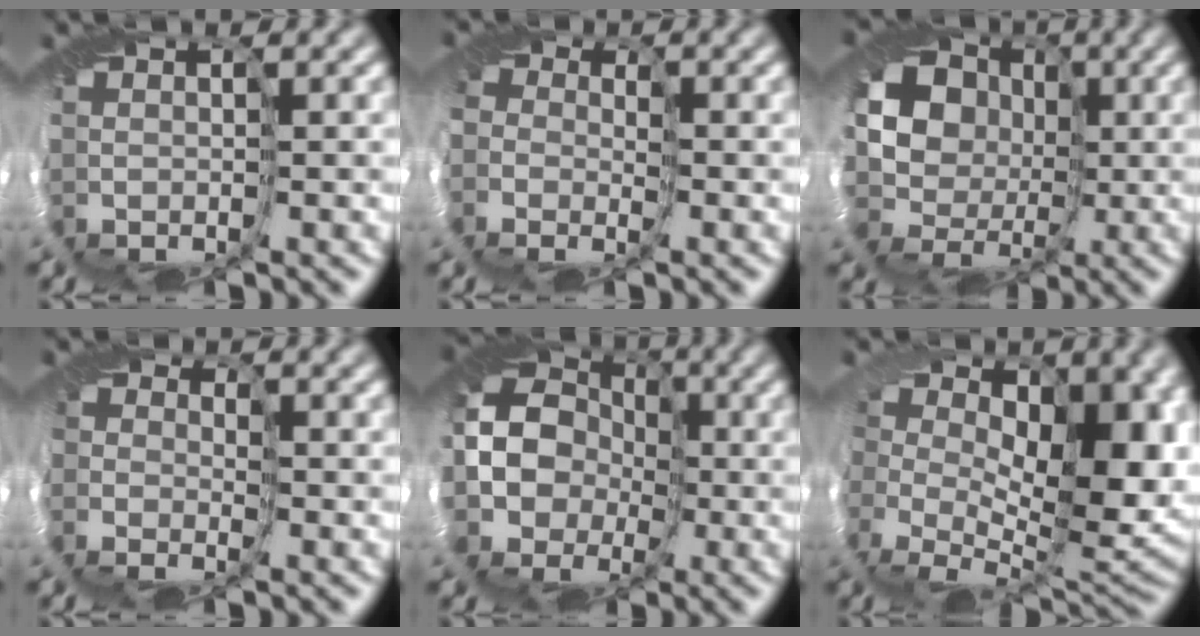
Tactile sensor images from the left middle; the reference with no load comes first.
{"total": 4.4, "force": [-0.8, 4.1, 1.5], "torque": [-0.018, -0.017, -0.035]}
{"total": 13.2, "force": [-1.0, 11.6, 6.3], "torque": [-0.119, 0.001, -0.054]}
{"total": 1.5, "force": [-1.1, 0.6, -0.8], "torque": [0.035, -0.020, -0.028]}
{"total": 13.7, "force": [-2.8, 12.6, 4.7], "torque": [-0.117, -0.010, -0.094]}
{"total": 10.1, "force": [0.3, 6.5, 7.7], "torque": [-0.092, -0.052, 0.012]}